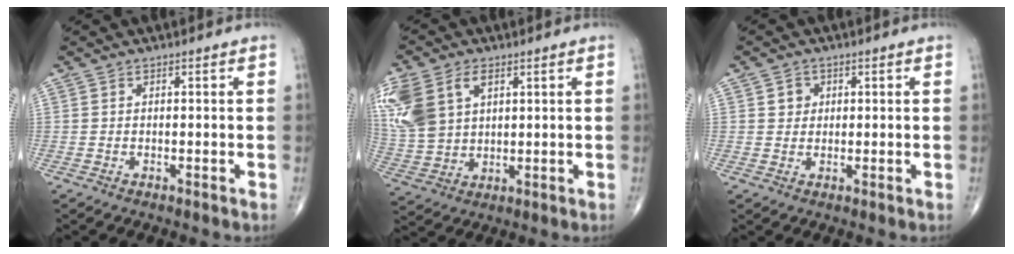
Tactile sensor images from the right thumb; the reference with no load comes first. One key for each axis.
{"total": 15.6, "fx": 5.8, "fy": 10.4, "fz": 10.1, "tx": -0.238, "ty": 0.002, "tz": 0.120}
{"total": 2.4, "fx": 0.7, "fy": 2.1, "fz": 0.8, "tx": 0.001, "ty": -0.001, "tz": 0.008}